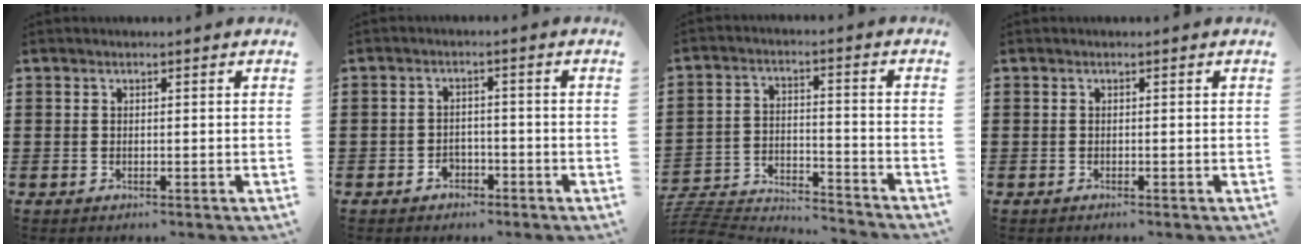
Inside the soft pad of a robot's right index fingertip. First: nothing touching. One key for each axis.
{"total": 2.3, "fx": -1.6, "fy": 1.4, "fz": 0.7, "tx": -0.020, "ty": -0.003, "tz": -0.034}
{"total": 5.2, "fx": -5.1, "fy": 0.6, "fz": 0.9, "tx": -0.037, "ty": -0.009, "tz": -0.109}
{"total": 0.0}